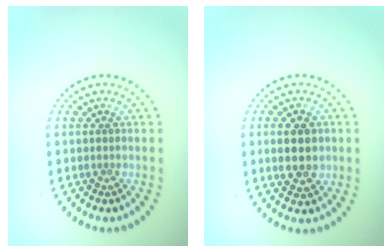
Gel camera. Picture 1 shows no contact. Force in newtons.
{"total": 3.5, "press": 3.5, "slide": 0.4}